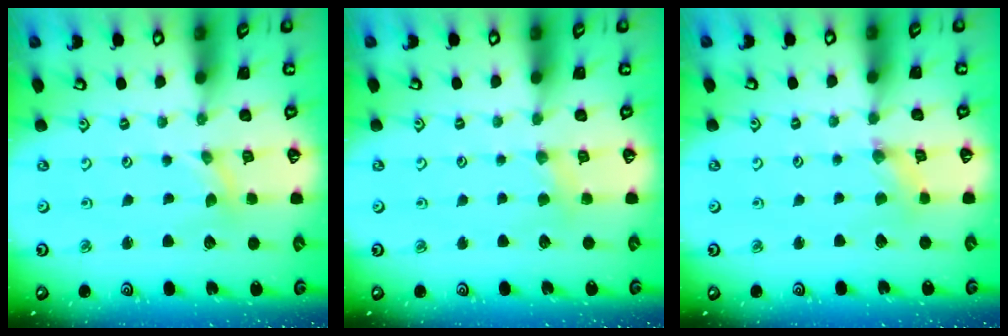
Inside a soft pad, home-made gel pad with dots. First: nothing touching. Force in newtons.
{"total": 2.9, "press": 2.9, "slide": 0.4}
{"total": 1.0, "press": 1.0, "slide": 0.2}